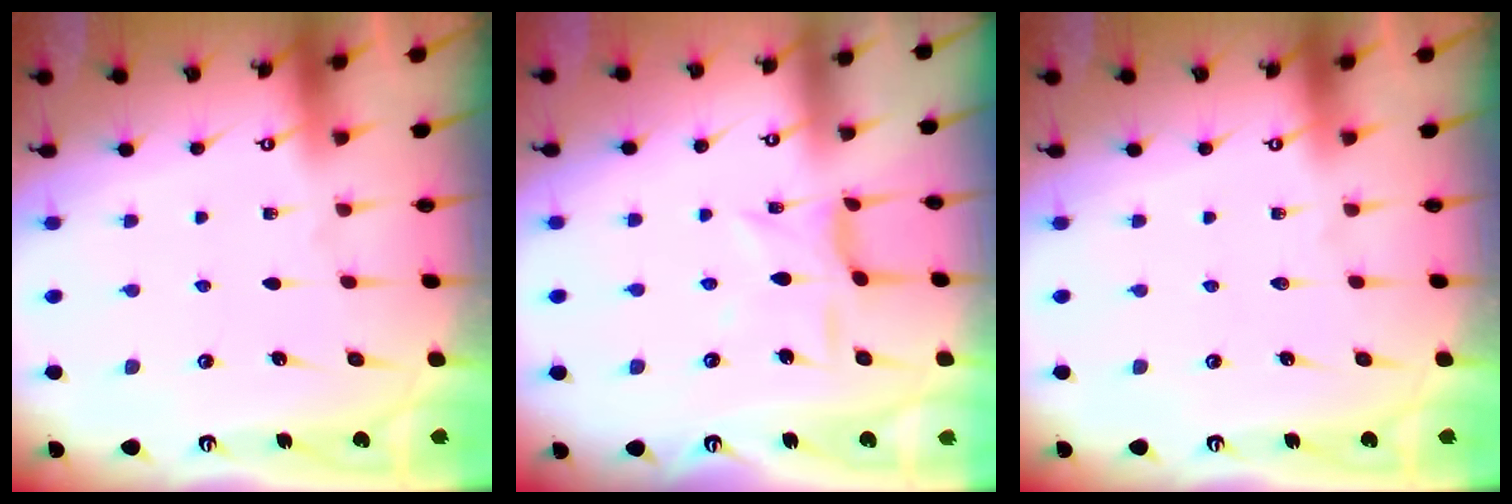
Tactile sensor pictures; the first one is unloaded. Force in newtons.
{"total": 5.7, "press": 5.6, "slide": 0.8}
{"total": 0.0}